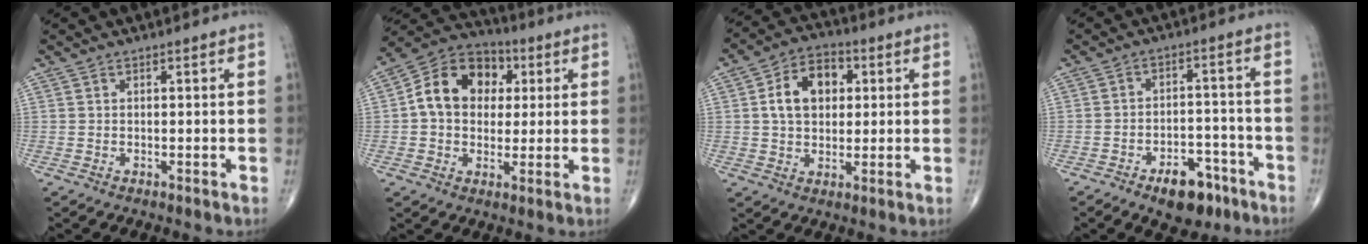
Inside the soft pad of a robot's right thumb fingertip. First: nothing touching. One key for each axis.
{"total": 13.8, "fx": 2.2, "fy": 10.7, "fz": 8.4, "tx": -0.111, "ty": 0.021, "tz": 0.027}
{"total": 10.5, "fx": 2.1, "fy": 7.3, "fz": 7.3, "tx": -0.102, "ty": 0.011, "tz": 0.029}
{"total": 9.1, "fx": -5.6, "fy": 4.9, "fz": 5.2, "tx": -0.049, "ty": 0.040, "tz": -0.079}